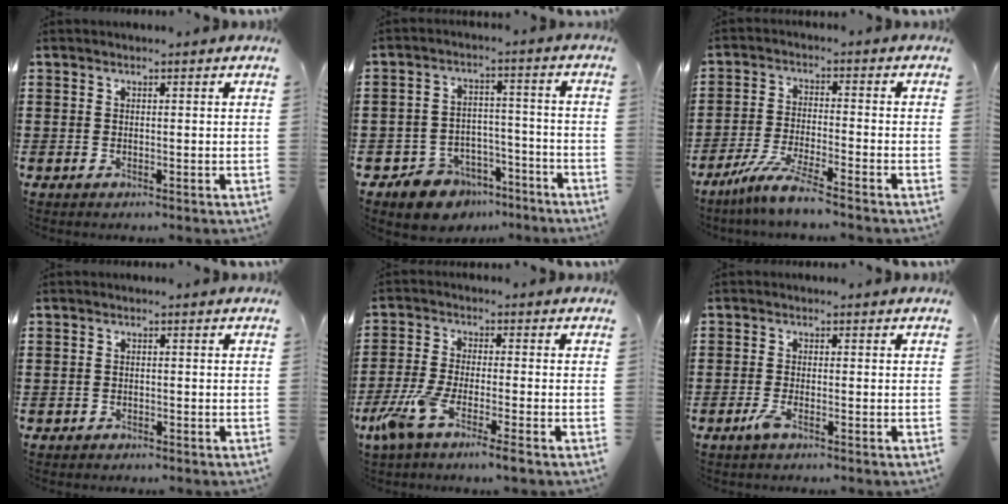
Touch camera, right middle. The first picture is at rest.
{"total": 6.2, "force": [-5.3, 3.1, 0.5], "torque": [-0.027, 0.024, -0.109]}
{"total": 6.2, "force": [-5.1, -0.3, 3.5], "torque": [-0.081, -0.017, -0.101]}
{"total": 0.7, "force": [-0.6, 0.4, 0.0], "torque": [-0.001, 0.003, -0.015]}
{"total": 6.4, "force": [-4.3, 0.5, 4.7], "torque": [-0.117, -0.019, -0.085]}
{"total": 2.1, "force": [-1.0, 0.2, 1.8], "torque": [-0.047, -0.009, -0.023]}